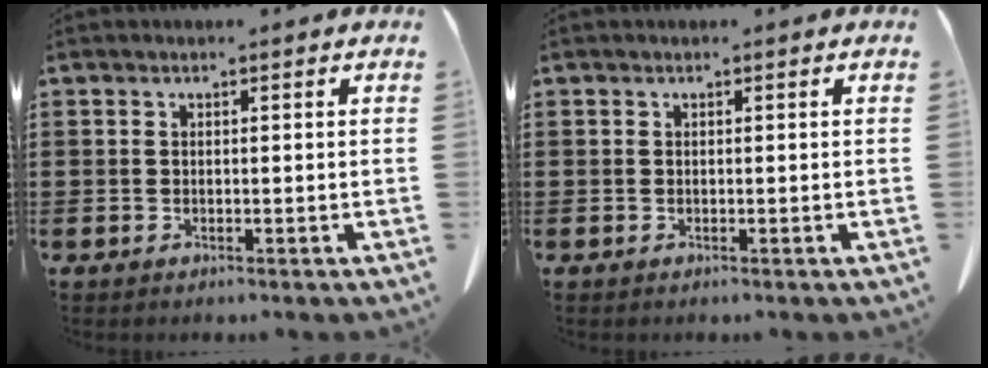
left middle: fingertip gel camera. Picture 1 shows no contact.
{"total": 0.0}